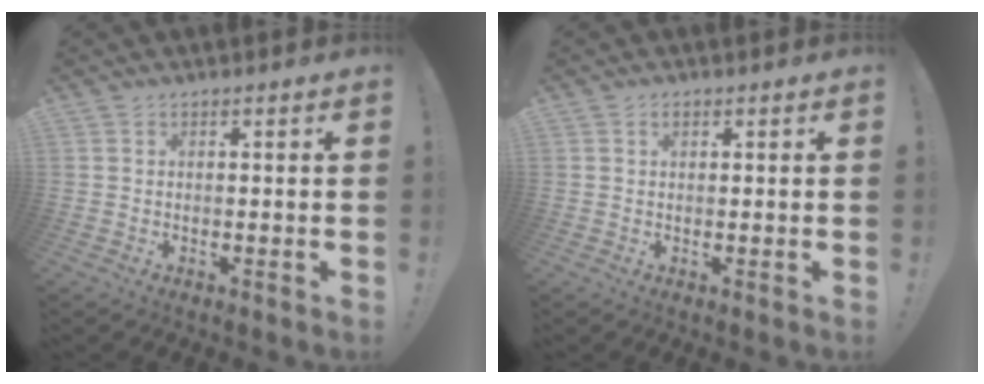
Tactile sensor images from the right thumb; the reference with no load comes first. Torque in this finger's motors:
{"motor_torque": [-0.02, 0.18, -0.07, -0.02, 0.00]}